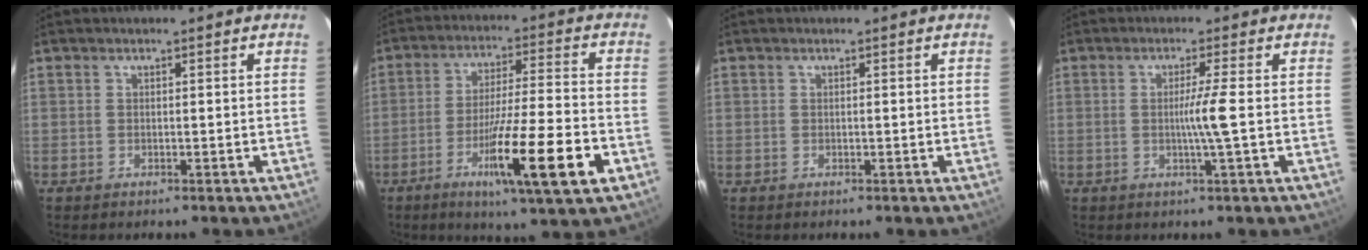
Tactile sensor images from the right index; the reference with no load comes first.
{"total": 15.2, "force": [-6.2, 0.0, 13.9], "torque": [-0.235, -0.022, -0.099]}
{"total": 0.0}
{"total": 3.9, "force": [-0.3, -1.2, 3.7], "torque": [-0.067, -0.007, -0.006]}